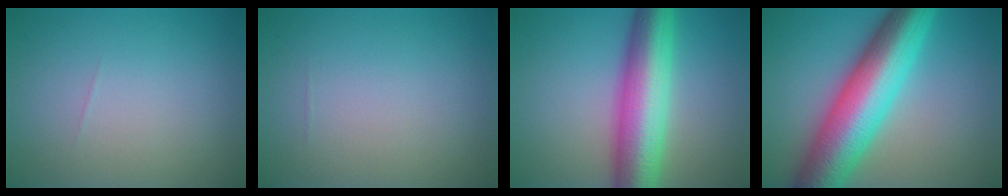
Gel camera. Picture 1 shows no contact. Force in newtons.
{"total": 0.0}
{"total": 10.0, "press": 10.0, "slide": 0.2}
{"total": 12.1, "press": 12.1, "slide": 0.2}